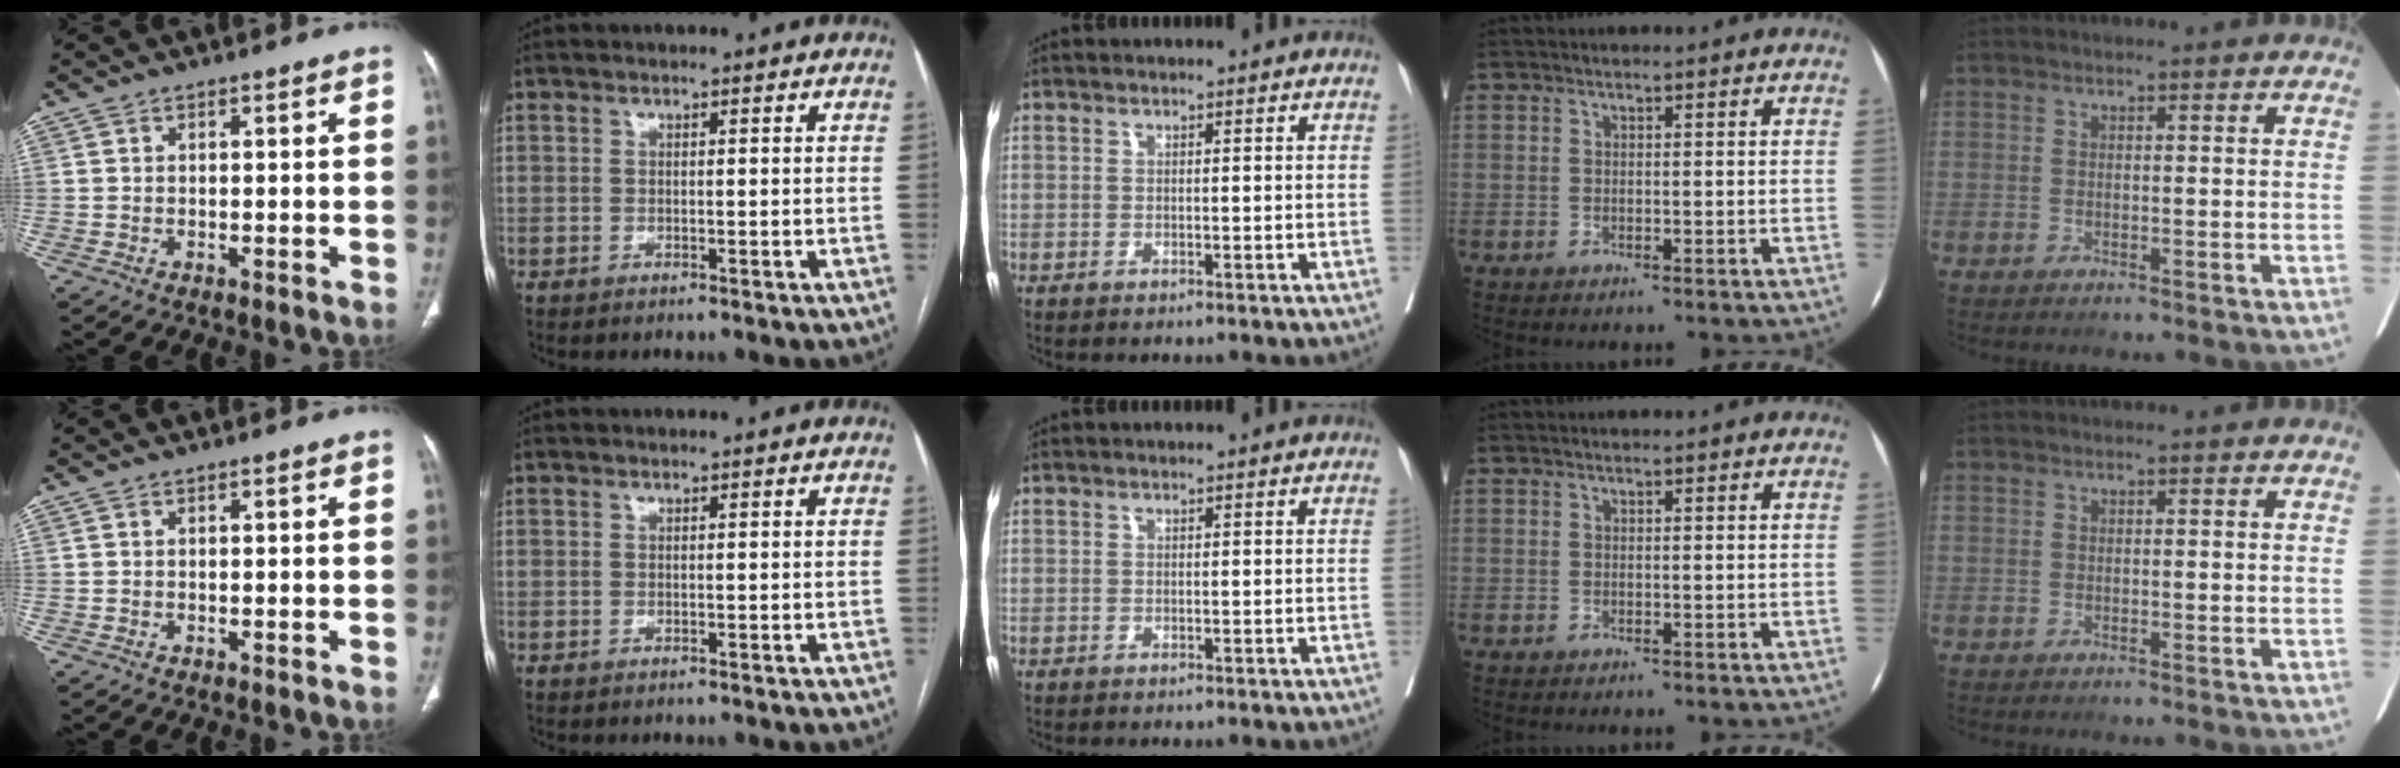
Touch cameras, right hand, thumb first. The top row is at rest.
{}